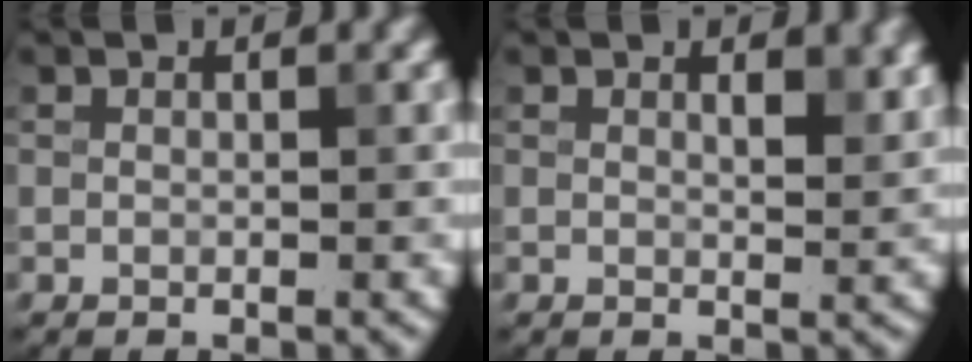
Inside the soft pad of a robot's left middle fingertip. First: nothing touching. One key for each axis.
{"total": 1.8, "fx": 1.1, "fy": 0.6, "fz": 1.4, "tx": -0.014, "ty": -0.004, "tz": 0.019}